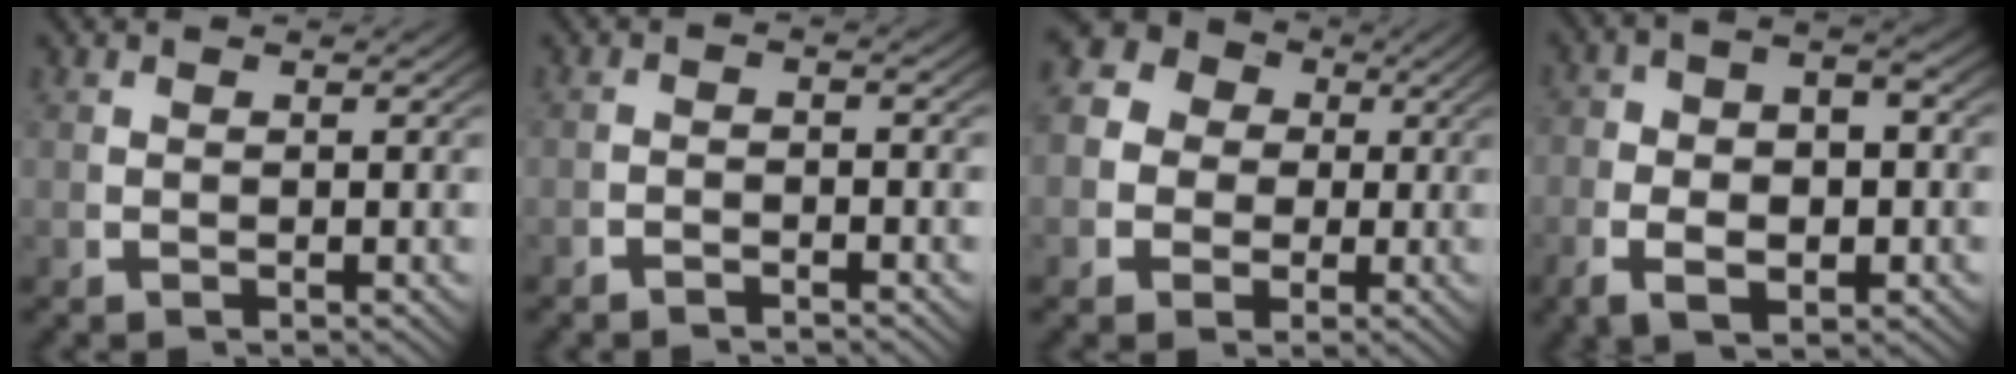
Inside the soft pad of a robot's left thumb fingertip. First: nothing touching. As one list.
[{"total": 1.5, "force": [-1.5, 0.1, 0.2], "torque": [0.000, -0.001, -0.031]}, {"total": 10.4, "force": [2.3, 8.9, 4.9], "torque": [-0.101, 0.006, 0.021]}, {"total": 5.2, "force": [-1.1, 2.8, 4.2], "torque": [-0.073, -0.009, -0.013]}]